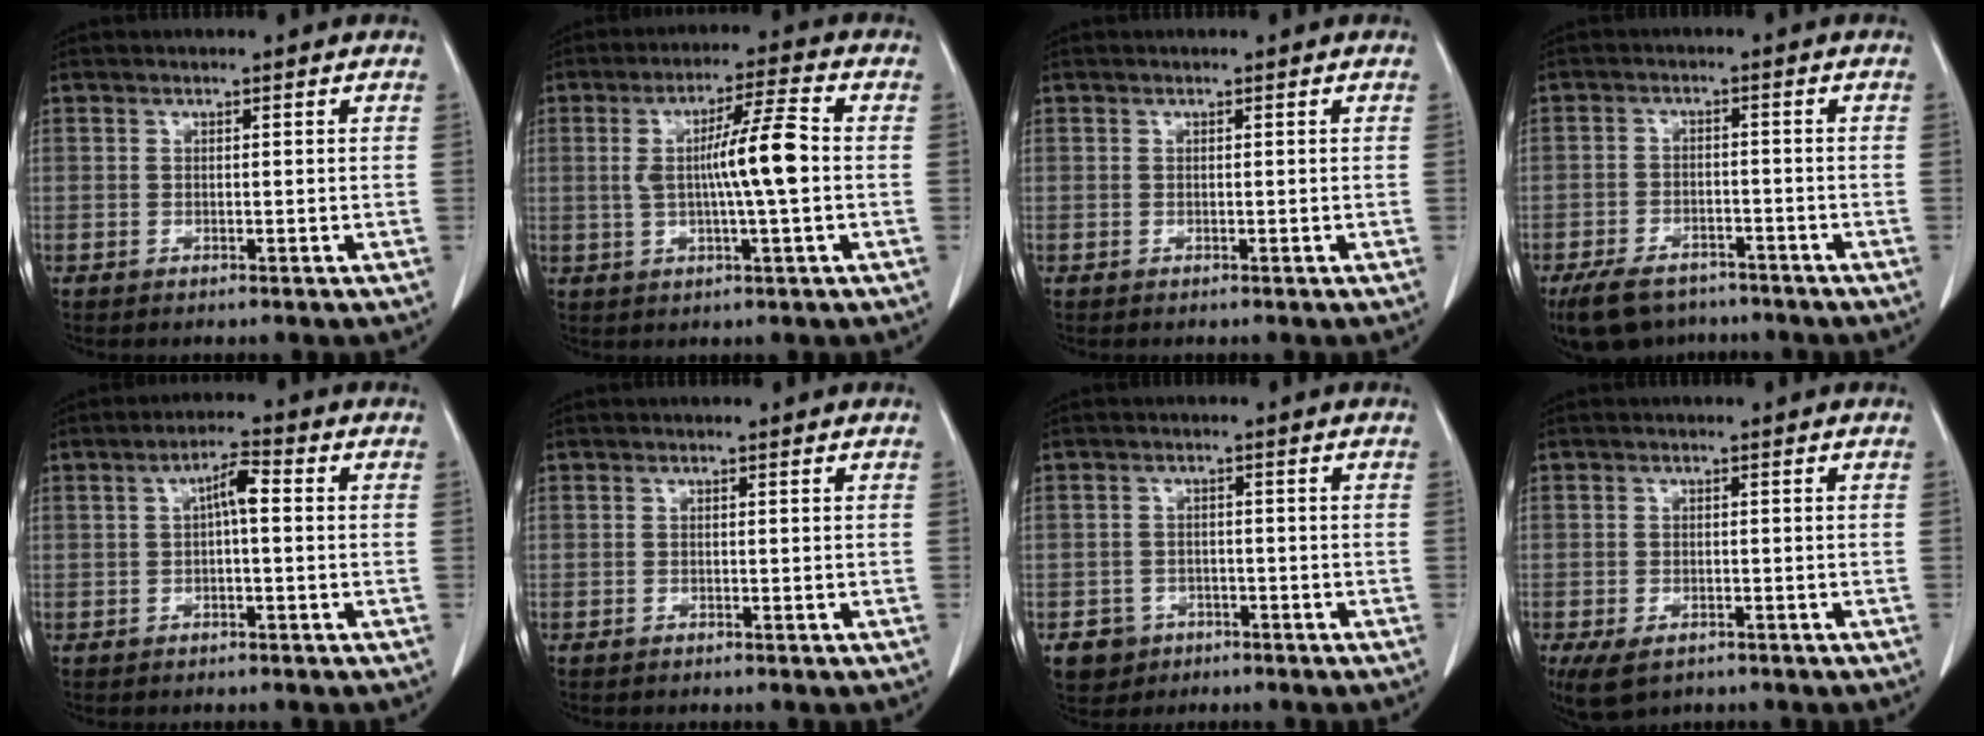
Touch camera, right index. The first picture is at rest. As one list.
[{"total": 9.0, "force": [0.0, 0.4, 9.0], "torque": [-0.159, 0.011, -0.003]}, {"total": 0.0}, {"total": 9.9, "force": [-7.7, 4.8, 3.8], "torque": [-0.064, -0.005, -0.117]}, {"total": 3.8, "force": [0.3, 0.8, 3.7], "torque": [-0.062, 0.013, 0.002]}, {"total": 0.0}, {"total": 4.0, "force": [-2.1, 3.5, 0.2], "torque": [0.001, 0.012, -0.029]}, {"total": 5.0, "force": [-3.2, 2.8, 2.7], "torque": [-0.049, -0.008, -0.047]}]